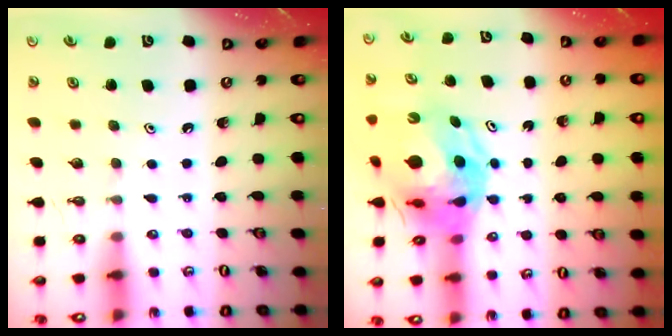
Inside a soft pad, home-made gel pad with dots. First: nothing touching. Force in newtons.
{"total": 13.7, "press": 13.6, "slide": 1.6}